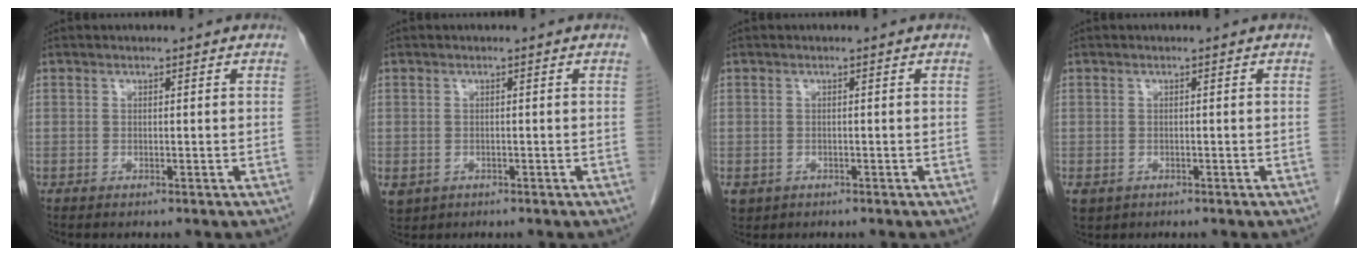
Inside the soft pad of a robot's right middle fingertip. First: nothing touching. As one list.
[{"total": 4.4, "force": [-1.9, 3.7, 1.5], "torque": [-0.038, -0.005, -0.023]}, {"total": 2.9, "force": [-1.5, 2.4, 0.8], "torque": [-0.013, -0.001, -0.020]}, {"total": 3.5, "force": [-1.8, 2.7, 1.2], "torque": [-0.026, -0.004, -0.025]}]